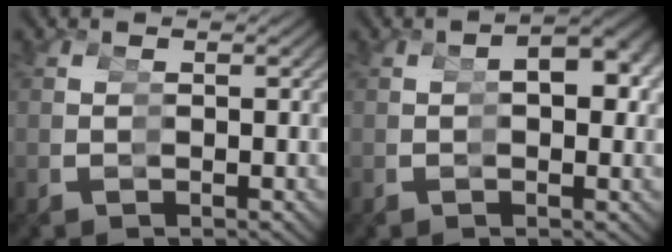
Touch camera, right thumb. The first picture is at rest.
{"total": 4.0, "force": [0.3, 2.2, 3.3], "torque": [-0.040, 0.005, 0.001]}